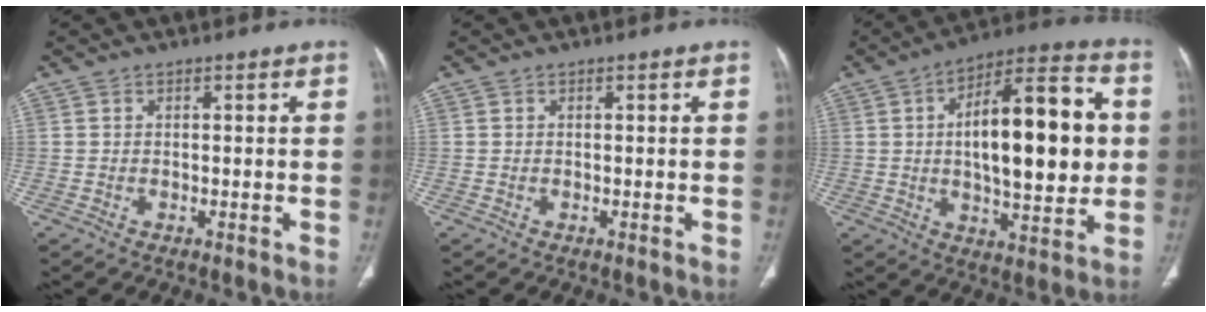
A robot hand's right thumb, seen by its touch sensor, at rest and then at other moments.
{"total": 0.0}
{"total": 22.7, "force": [2.3, 8.8, 20.8], "torque": [-0.289, 0.015, 0.029]}